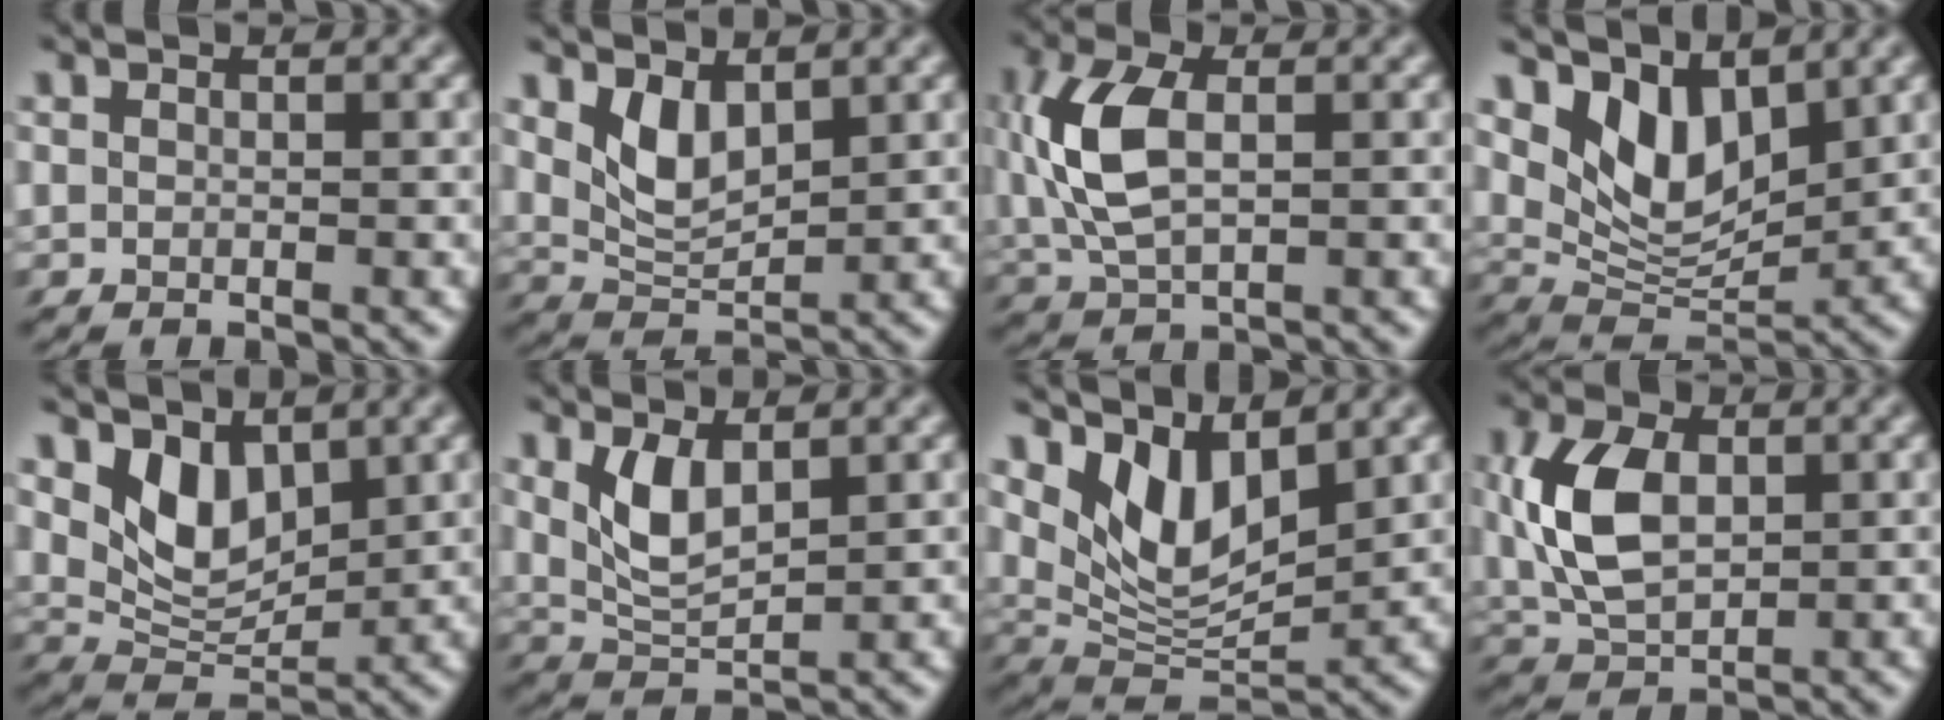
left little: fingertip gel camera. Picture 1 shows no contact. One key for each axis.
{"total": 3.6, "fx": 1.5, "fy": 1.3, "fz": 3.0, "tx": -0.059, "ty": -0.007, "tz": 0.028}
{"total": 6.4, "fx": 0.2, "fy": 3.1, "fz": 5.6, "tx": -0.129, "ty": 0.012, "tz": -0.003}
{"total": 6.2, "fx": 3.3, "fy": 2.7, "fz": 4.5, "tx": -0.085, "ty": -0.011, "tz": 0.051}
{"total": 4.5, "fx": 2.0, "fy": 2.2, "fz": 3.4, "tx": -0.061, "ty": -0.015, "tz": 0.030}
{"total": 3.6, "fx": 1.3, "fy": 1.0, "fz": 3.2, "tx": -0.067, "ty": -0.004, "tz": 0.024}
{"total": 6.8, "fx": 3.5, "fy": 2.5, "fz": 5.3, "tx": -0.101, "ty": -0.011, "tz": 0.063}
{"total": 6.3, "fx": 0.3, "fy": 3.6, "fz": 5.1, "tx": -0.111, "ty": 0.010, "tz": -0.003}